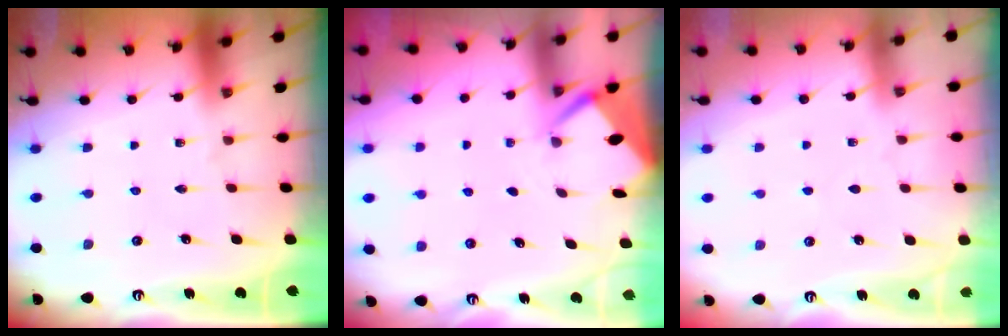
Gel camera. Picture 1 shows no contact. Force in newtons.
{"total": 2.7, "press": 2.6, "slide": 0.4}
{"total": 2.8, "press": 2.8, "slide": 0.4}